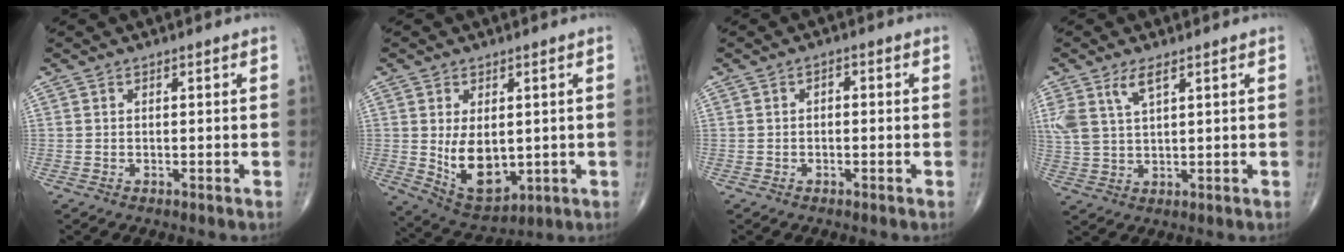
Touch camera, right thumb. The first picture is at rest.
{"total": 10.6, "force": [-0.2, 6.4, 8.5], "torque": [-0.120, -0.016, 0.021]}
{"total": 1.4, "force": [-0.1, 0.9, 1.1], "torque": [-0.013, 0.007, -0.005]}
{"total": 6.4, "force": [3.4, 2.4, 4.9], "torque": [-0.118, -0.006, 0.075]}